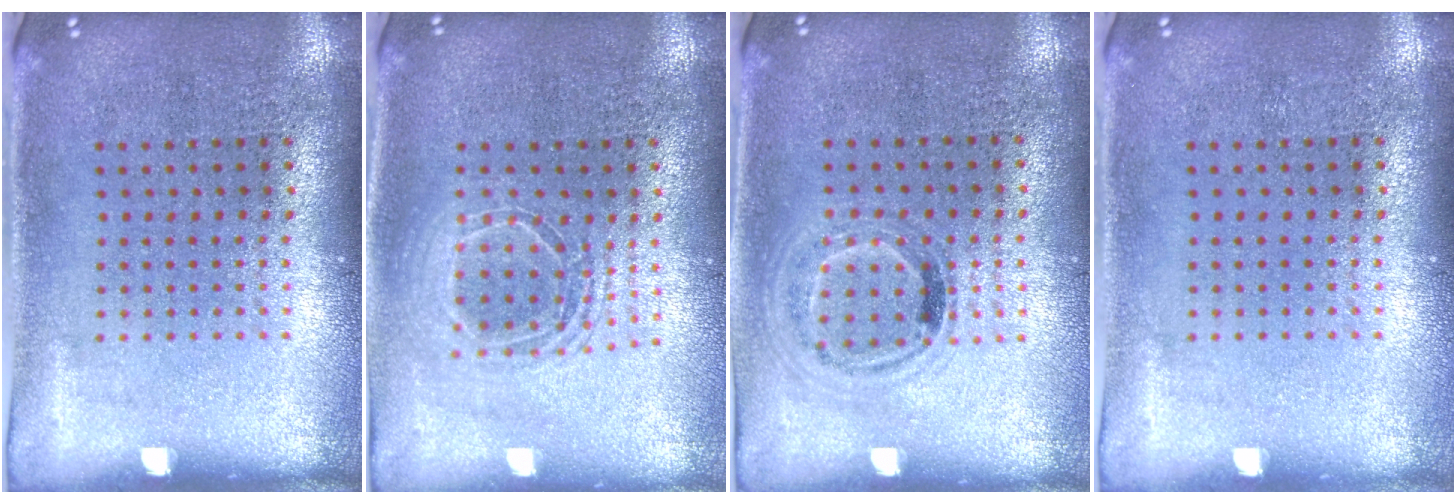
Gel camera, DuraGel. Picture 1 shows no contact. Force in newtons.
{"total": 1.7, "press": 1.4, "slide": 0.9}
{"total": 0.9, "press": 0.9, "slide": 0.3}
{"total": 0.0}